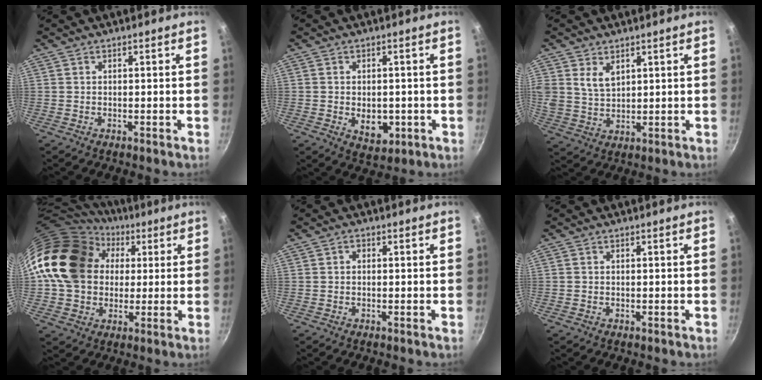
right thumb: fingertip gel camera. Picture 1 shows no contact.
{"total": 5.9, "force": [-1.1, 4.0, 4.2], "torque": [-0.044, -0.004, -0.006]}
{"total": 5.5, "force": [2.6, 3.7, 3.2], "torque": [-0.051, -0.018, 0.054]}
{"total": 21.8, "force": [3.5, 17.7, 12.3], "torque": [-0.205, 0.039, 0.058]}
{"total": 1.0, "force": [0.0, 0.8, 0.5], "torque": [-0.009, 0.006, -0.001]}
{"total": 0.0}